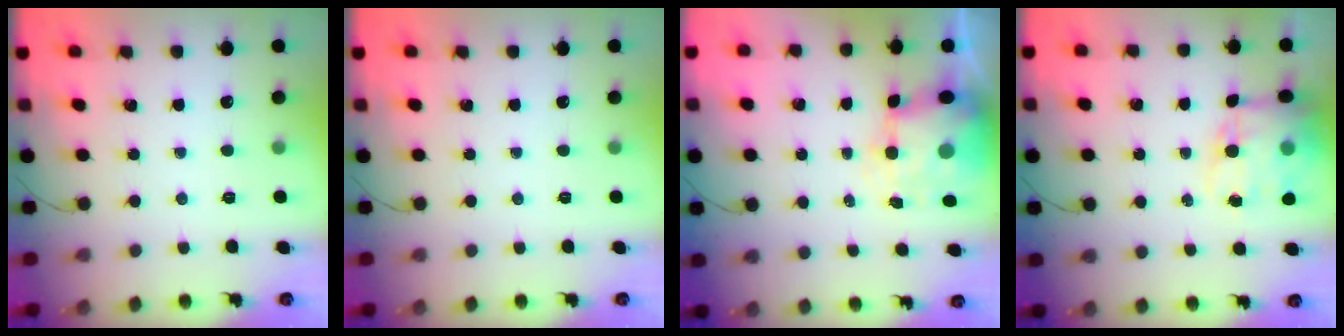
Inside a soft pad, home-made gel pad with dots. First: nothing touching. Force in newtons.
{"total": 0.0}
{"total": 7.8, "press": 7.6, "slide": 1.7}
{"total": 14.9, "press": 14.5, "slide": 3.5}